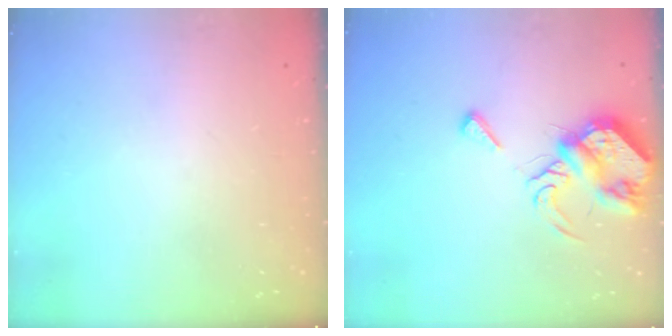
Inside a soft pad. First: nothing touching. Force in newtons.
{"total": 8.1, "press": 8.1, "slide": 0.3}